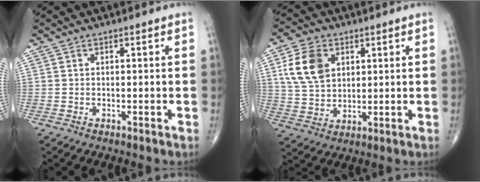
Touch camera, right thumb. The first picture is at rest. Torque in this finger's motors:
{"motor_torque": [0.80, 1.94, 0.10, -0.02, 0.37]}